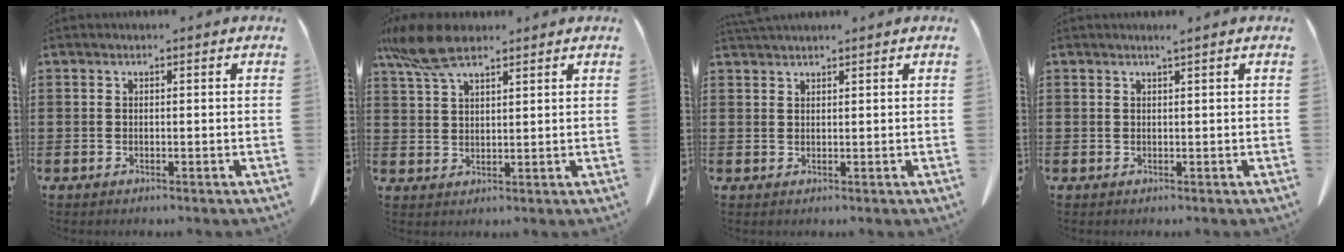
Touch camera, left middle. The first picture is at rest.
{"total": 7.7, "force": [5.5, 2.4, 4.9], "torque": [-0.115, -0.006, 0.103]}
{"total": 1.5, "force": [1.4, 0.1, 0.4], "torque": [-0.010, -0.001, 0.028]}
{"total": 0.6, "force": [0.4, -0.1, 0.4], "torque": [-0.006, -0.001, 0.008]}